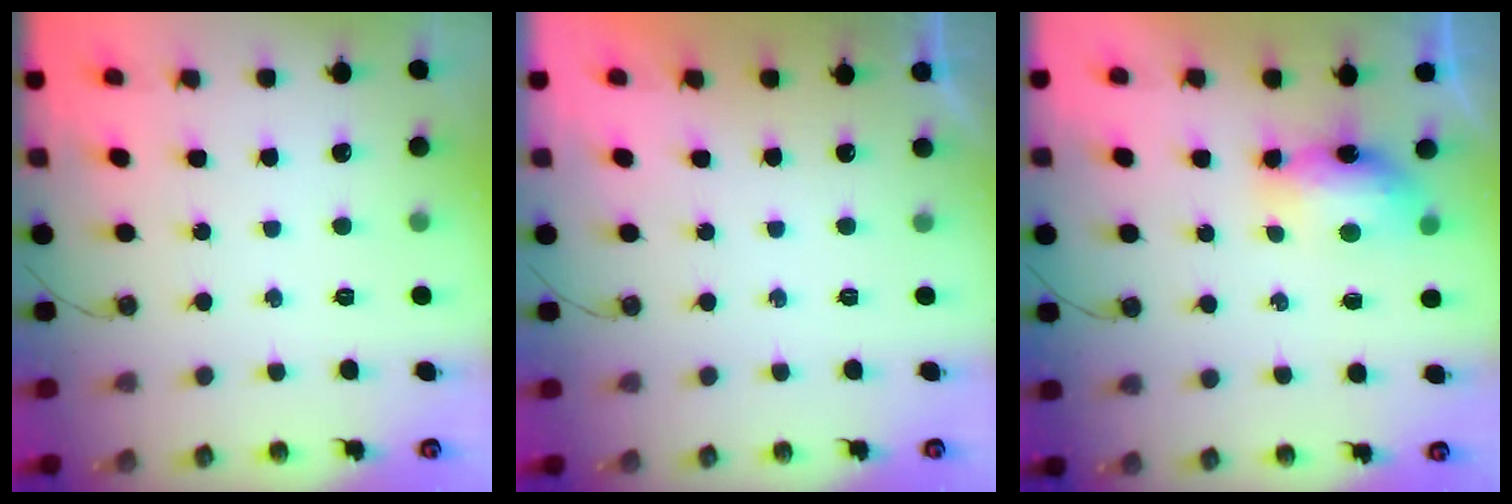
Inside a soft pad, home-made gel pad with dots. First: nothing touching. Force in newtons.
{"total": 0.0}
{"total": 15.8, "press": 9.7, "slide": 12.5}